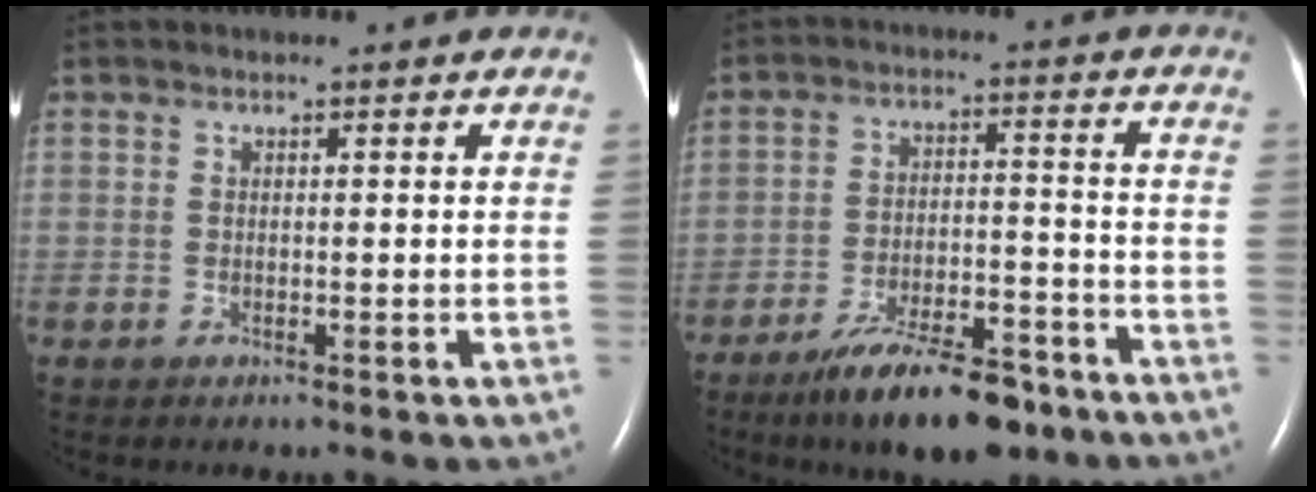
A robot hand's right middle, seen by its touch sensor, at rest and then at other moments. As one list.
[{"total": 12.2, "force": [-9.0, 3.4, 7.4], "torque": [-0.122, -0.006, -0.148]}]